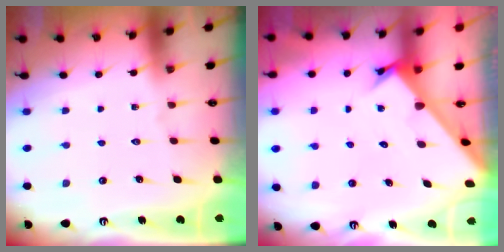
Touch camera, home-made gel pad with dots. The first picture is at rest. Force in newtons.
{"total": 2.1, "press": 2.1, "slide": 0.2}